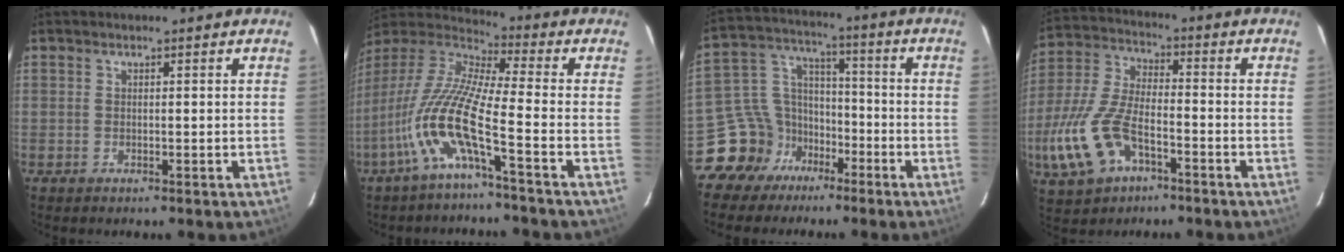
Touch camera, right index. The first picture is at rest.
{"total": 13.6, "force": [-5.9, 0.9, 12.2], "torque": [-0.234, -0.011, -0.122]}
{"total": 10.9, "force": [-7.0, 8.2, 1.9], "torque": [-0.054, 0.055, -0.125]}
{"total": 15.6, "force": [-6.5, 7.8, 11.8], "torque": [-0.274, -0.006, -0.122]}